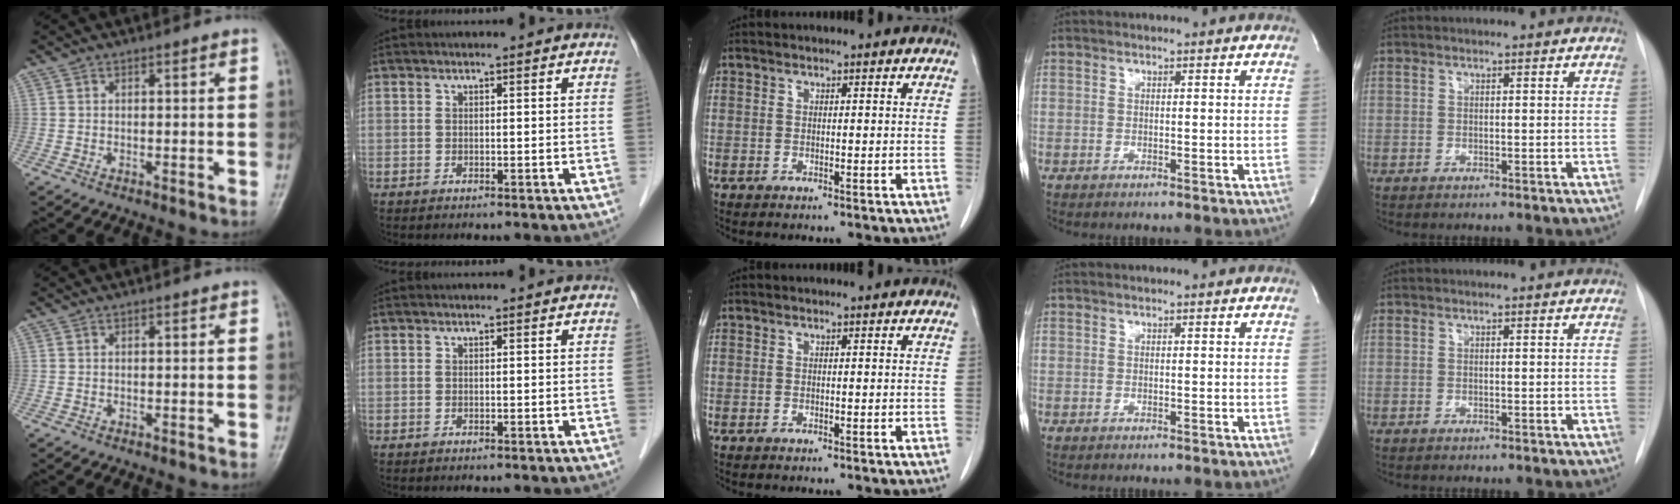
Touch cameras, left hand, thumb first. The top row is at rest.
{}